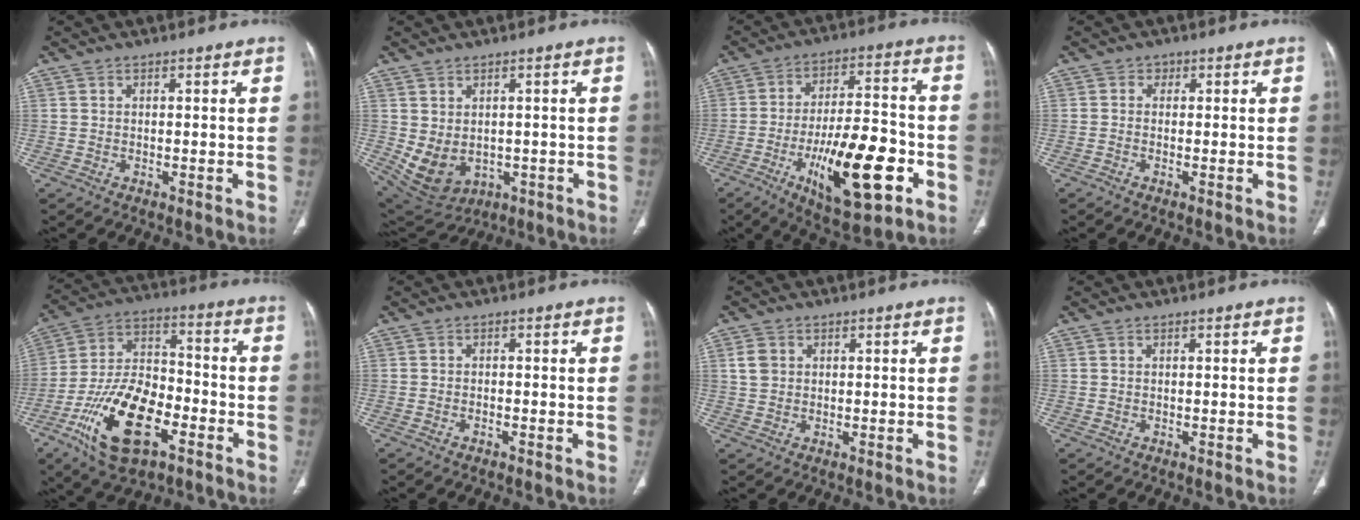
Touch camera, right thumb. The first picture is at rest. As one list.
[{"total": 9.2, "force": [-1.3, 6.9, 6.0], "torque": [-0.099, 0.003, 0.009]}, {"total": 20.1, "force": [-7.3, 7.2, 17.3], "torque": [-0.267, 0.026, -0.106]}, {"total": 1.1, "force": [-0.2, 1.0, 0.4], "torque": [0.004, 0.004, -0.012]}, {"total": 19.7, "force": [-8.7, 9.9, 14.6], "torque": [-0.258, 0.049, -0.153]}, {"total": 0.9, "force": [-0.6, 0.3, 0.6], "torque": [-0.016, 0.007, -0.012]}, {"total": 3.2, "force": [0.9, 2.6, 1.6], "torque": [-0.019, 0.001, 0.022]}, {"total": 0.0}]